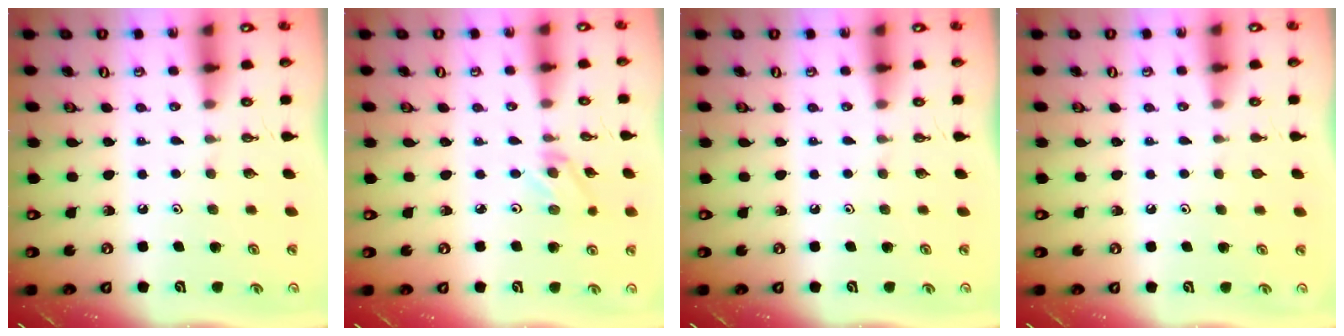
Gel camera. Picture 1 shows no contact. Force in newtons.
{"total": 2.2, "press": 2.2, "slide": 0.3}
{"total": 0.0}
{"total": 0.6, "press": 0.6, "slide": 0.2}